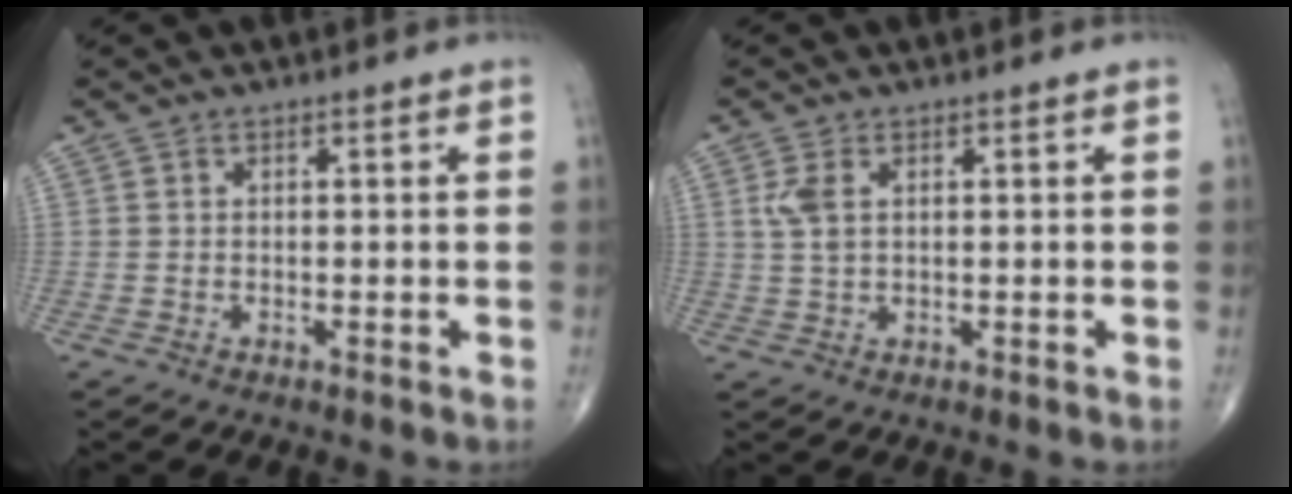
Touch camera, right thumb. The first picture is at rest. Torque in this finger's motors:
{"motor_torque": [0.19, 0.77, 0.47, 0.29, 0.06]}